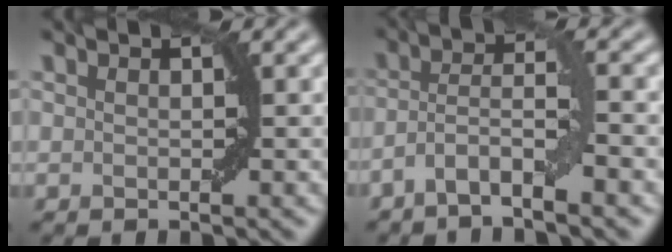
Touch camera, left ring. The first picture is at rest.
{"total": 3.9, "force": [-2.1, 0.5, 3.3], "torque": [-0.061, 0.008, -0.049]}